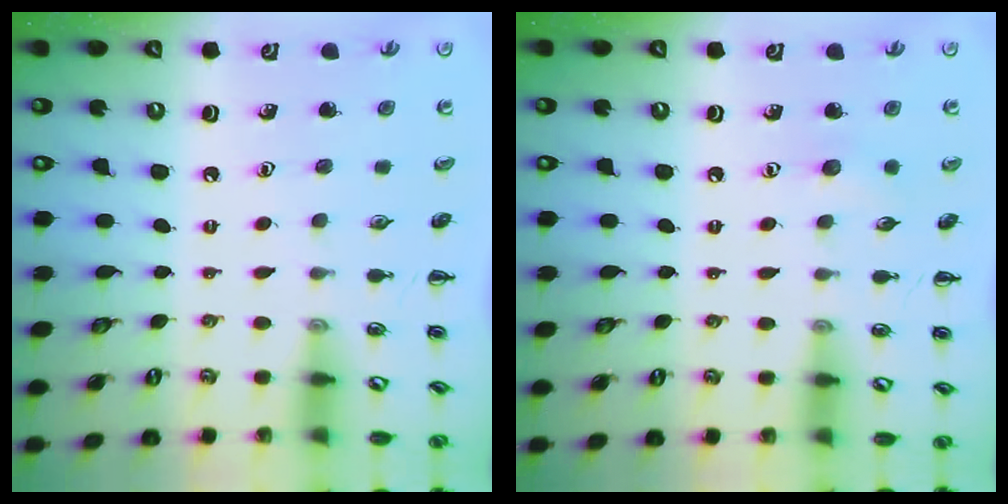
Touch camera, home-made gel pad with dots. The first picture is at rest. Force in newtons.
{"total": 5.1, "press": 4.9, "slide": 1.2}